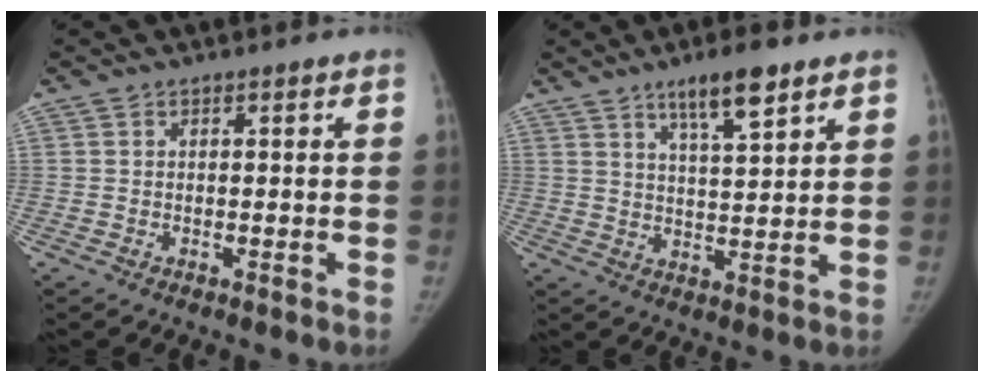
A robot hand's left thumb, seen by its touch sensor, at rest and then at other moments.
{"total": 8.1, "force": [5.3, 1.7, 5.9], "torque": [-0.092, -0.028, 0.091]}